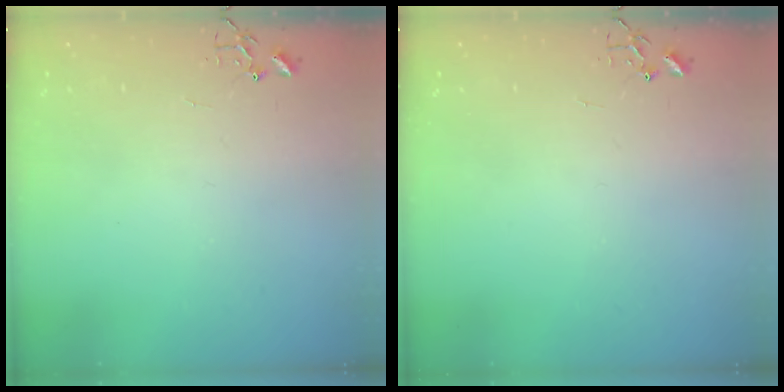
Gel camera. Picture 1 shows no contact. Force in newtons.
{"total": 0.0}